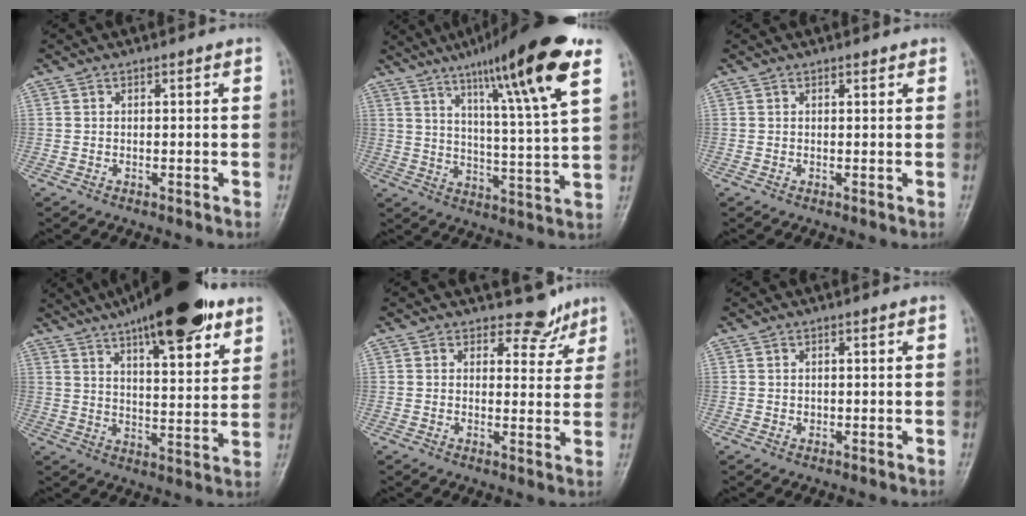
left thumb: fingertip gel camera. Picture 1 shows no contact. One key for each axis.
{"total": 19.9, "fx": 11.6, "fy": 1.5, "fz": 16.1, "tx": -0.233, "ty": -0.047, "tz": 0.177}
{"total": 1.0, "fx": 0.8, "fy": 0.5, "fz": 0.5, "tx": -0.005, "ty": -0.004, "tz": 0.008}
{"total": 21.5, "fx": 13.6, "fy": 6.5, "fz": 15.4, "tx": -0.213, "ty": -0.037, "tz": 0.208}
{"total": 4.9, "fx": 4.1, "fy": 2.6, "fz": 0.5, "tx": 0.020, "ty": -0.035, "tz": 0.047}
{"total": 0.7, "fx": 0.3, "fy": 0.5, "fz": 0.4, "tx": 0.001, "ty": -0.001, "tz": 0.004}